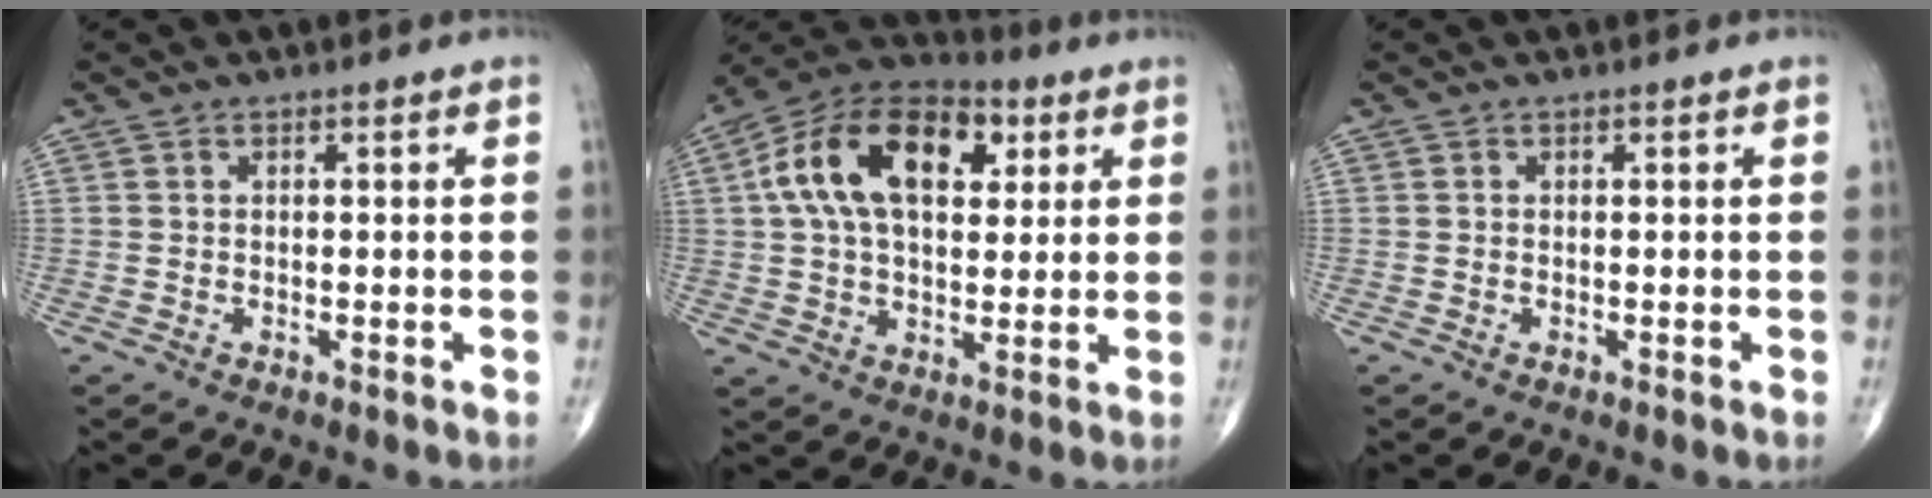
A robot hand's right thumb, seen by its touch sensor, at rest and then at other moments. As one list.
[{"total": 19.7, "force": [5.4, 11.6, 14.9], "torque": [-0.239, 0.014, 0.080]}, {"total": 0.0}]